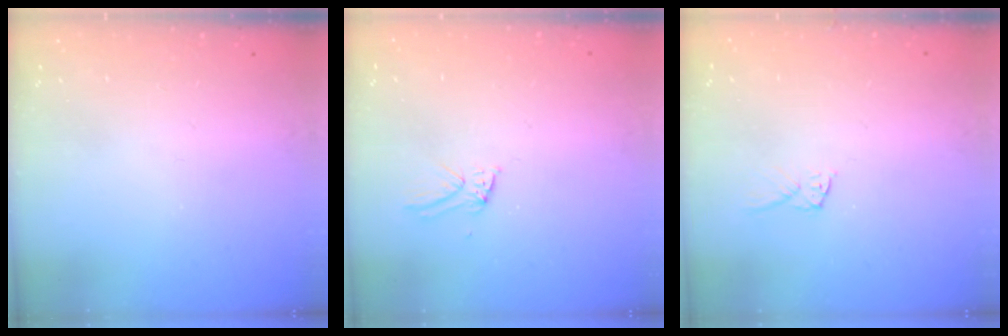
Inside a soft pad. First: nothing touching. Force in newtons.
{"total": 6.2, "press": 6.2, "slide": 0.5}
{"total": 4.7, "press": 4.7, "slide": 0.1}